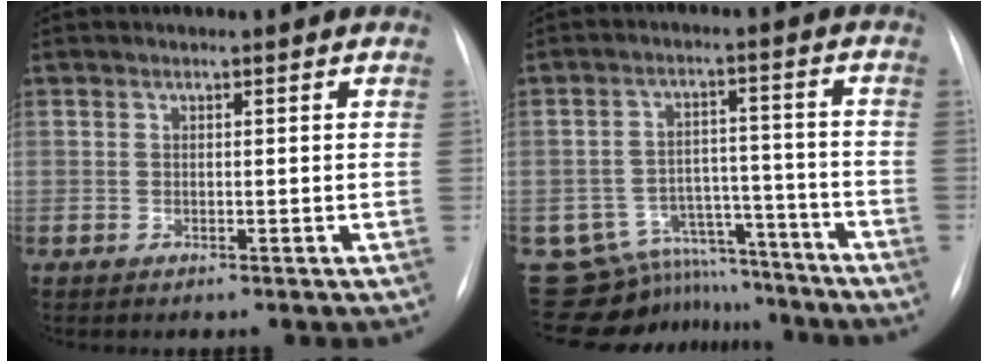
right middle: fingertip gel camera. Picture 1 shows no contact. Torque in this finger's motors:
{"motor_torque": [-0.73, -0.58, -0.29, -0.09]}